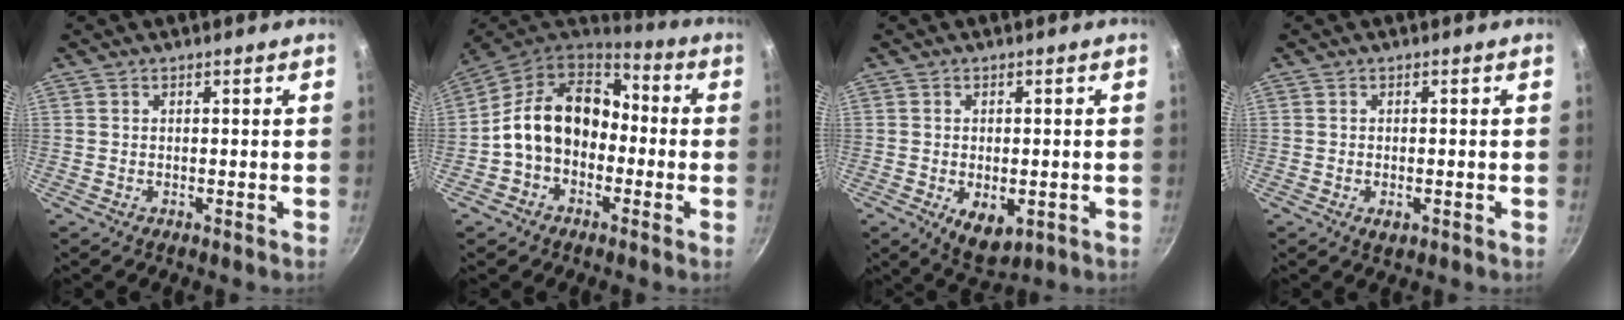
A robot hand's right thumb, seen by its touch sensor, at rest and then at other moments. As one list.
[{"total": 15.4, "force": [-1.1, 11.7, 10.0], "torque": [-0.135, 0.051, -0.036]}, {"total": 6.9, "force": [-1.8, 4.0, 5.3], "torque": [-0.066, -0.007, -0.015]}, {"total": 2.0, "force": [-0.7, 1.1, 1.5], "torque": [-0.024, -0.003, -0.010]}]